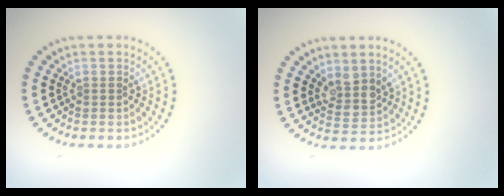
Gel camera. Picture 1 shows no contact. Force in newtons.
{"total": 2.5, "press": 2.0, "slide": 1.5}